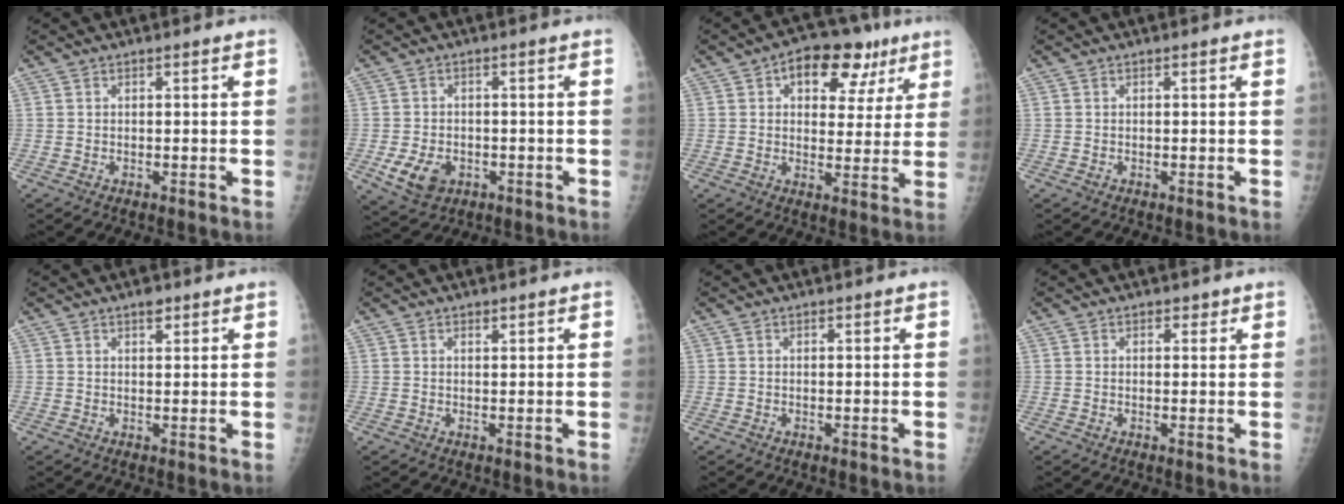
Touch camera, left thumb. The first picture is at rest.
{"total": 6.3, "force": [-2.3, 4.6, 3.7], "torque": [-0.060, 0.003, -0.030]}
{"total": 12.8, "force": [6.1, 7.8, 8.1], "torque": [-0.058, -0.001, 0.084]}
{"total": 0.0}
{"total": 2.0, "force": [1.3, 0.9, 1.2], "torque": [-0.006, -0.006, 0.020]}
{"total": 0.6, "force": [0.5, 0.3, 0.3], "torque": [0.003, -0.003, 0.007]}
{"total": 0.0}
{"total": 1.1, "force": [0.7, 0.8, 0.3], "torque": [0.012, -0.003, 0.006]}